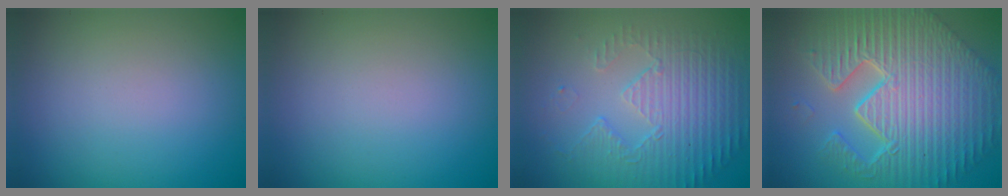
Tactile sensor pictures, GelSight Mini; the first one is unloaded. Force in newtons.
{"total": 0.0}
{"total": 5.5, "press": 3.6, "slide": 4.1}
{"total": 12.1, "press": 8.1, "slide": 9.0}